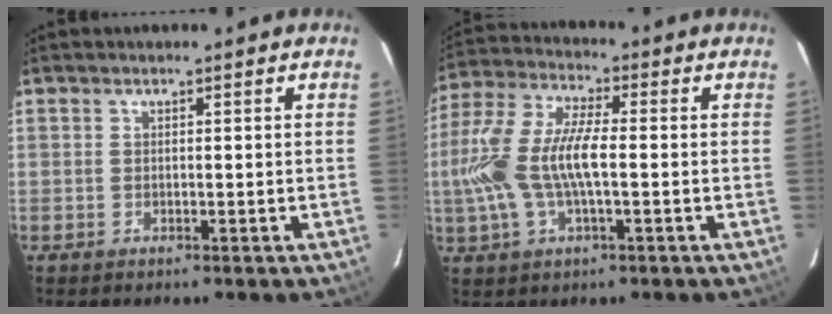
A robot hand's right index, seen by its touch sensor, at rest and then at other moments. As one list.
[{"total": 14.5, "force": [-1.7, 5.2, 13.4], "torque": [-0.285, 0.006, -0.034]}]